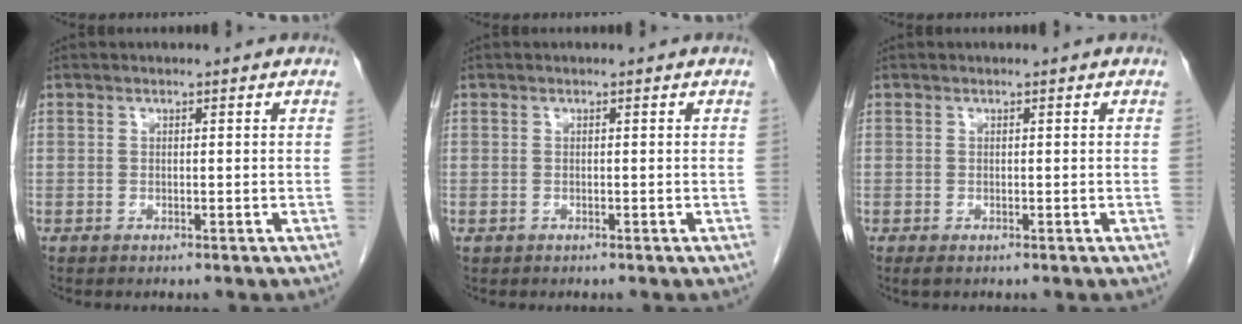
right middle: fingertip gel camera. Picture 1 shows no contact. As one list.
[{"total": 0.0}, {"total": 0.8, "force": [-0.4, 0.3, 0.5], "torque": [-0.007, -0.001, -0.004]}]